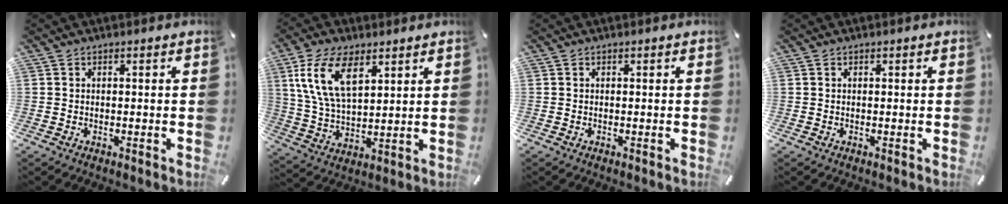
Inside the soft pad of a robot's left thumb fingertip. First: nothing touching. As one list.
[{"total": 12.8, "force": [6.1, 6.9, 8.9], "torque": [-0.220, -0.010, 0.109]}, {"total": 0.0}, {"total": 0.0}]